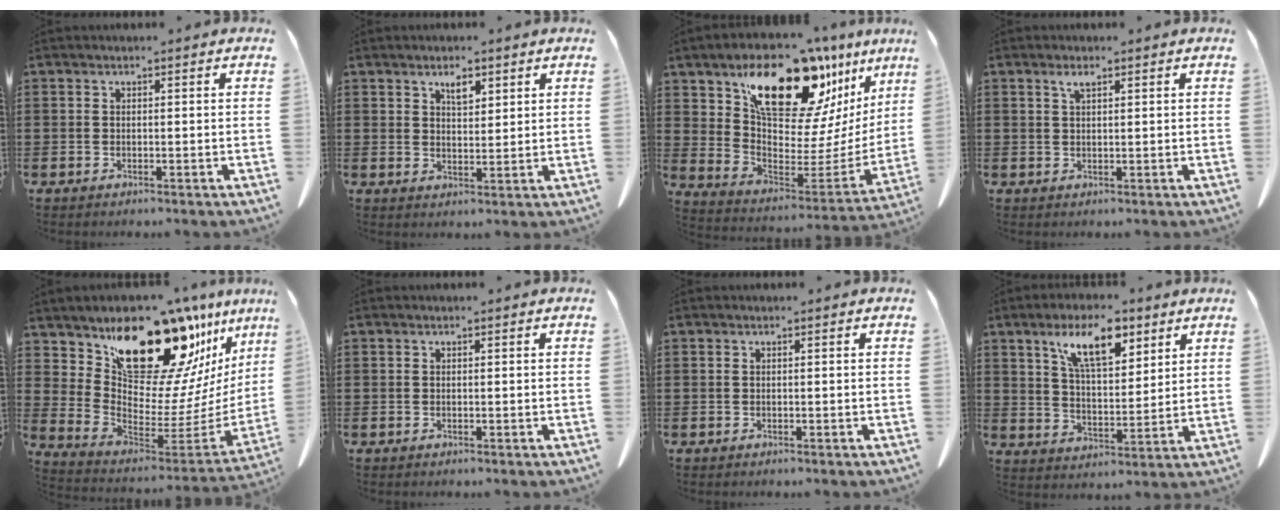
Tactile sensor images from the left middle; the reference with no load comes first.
{"total": 3.0, "force": [2.2, 1.2, 1.6], "torque": [-0.027, -0.003, 0.039]}
{"total": 18.3, "force": [12.1, 8.5, 10.8], "torque": [-0.193, -0.070, 0.211]}
{"total": 1.7, "force": [1.1, 0.5, 1.2], "torque": [-0.028, 0.000, 0.020]}
{"total": 19.8, "force": [14.1, 9.2, 10.5], "torque": [-0.165, -0.094, 0.244]}
{"total": 0.0}
{"total": 0.0}
{"total": 10.2, "force": [6.5, 3.9, 6.8], "torque": [-0.135, -0.008, 0.115]}